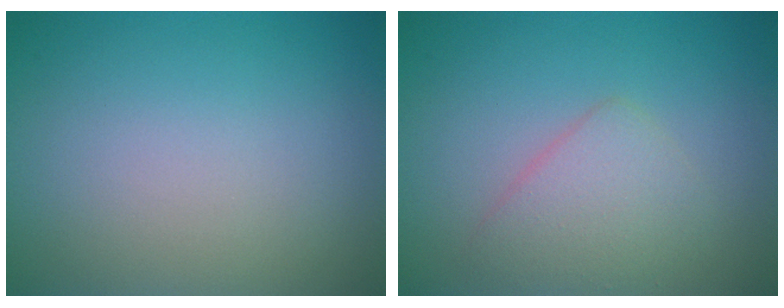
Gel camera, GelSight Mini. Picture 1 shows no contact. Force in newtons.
{"total": 2.8, "press": 2.8, "slide": 0.1}